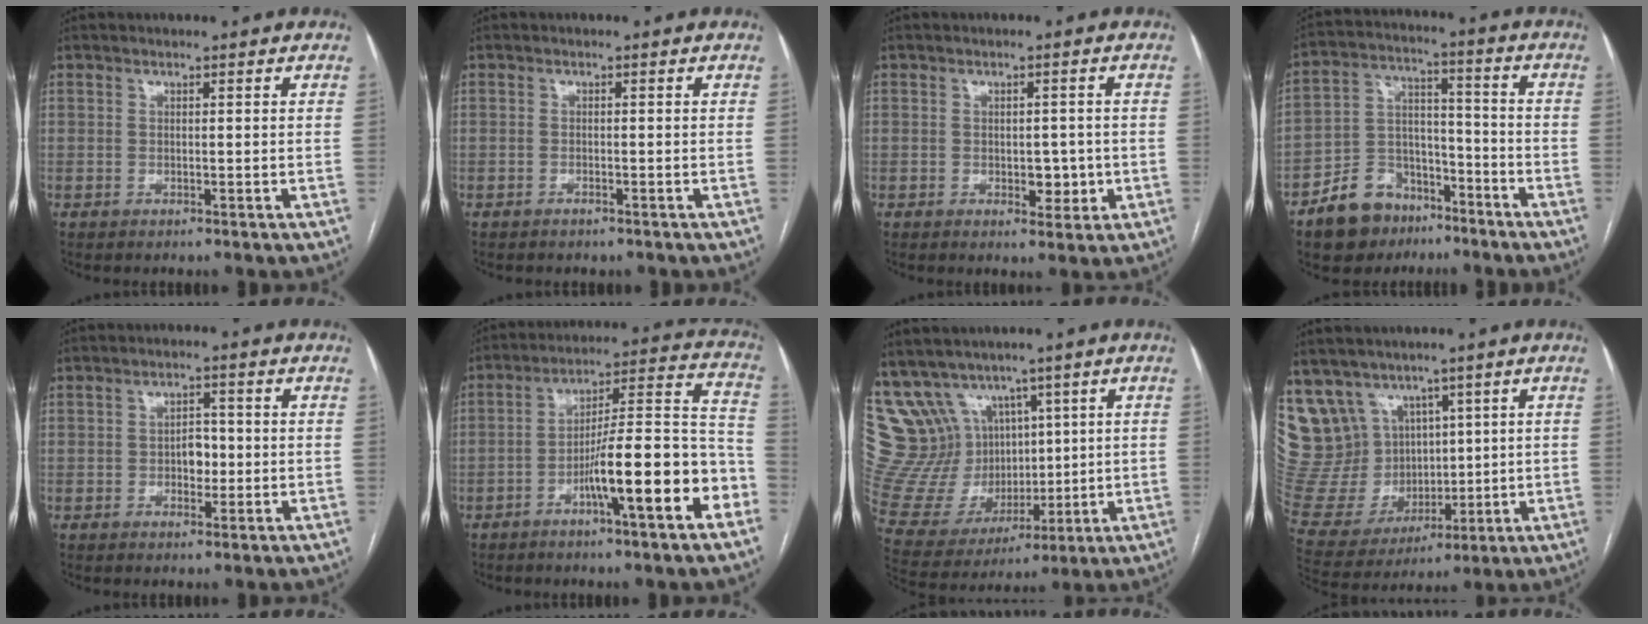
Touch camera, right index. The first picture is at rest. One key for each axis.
{"total": 0.8, "fx": -0.7, "fy": 0.4, "fz": 0.3, "tx": -0.012, "ty": -0.001, "tz": -0.008}
{"total": 3.6, "fx": -0.6, "fy": 2.2, "fz": 2.7, "tx": -0.027, "ty": 0.003, "tz": -0.001}
{"total": 11.6, "fx": -7.8, "fy": 7.7, "fz": 3.9, "tx": -0.077, "ty": 0.034, "tz": -0.132}
{"total": 3.2, "fx": -0.5, "fy": 1.9, "fz": 2.4, "tx": -0.032, "ty": 0.006, "tz": -0.007}
{"total": 15.9, "fx": -6.8, "fy": 1.6, "fz": 14.3, "tx": -0.206, "ty": 0.022, "tz": -0.105}
{"total": 6.7, "fx": 4.3, "fy": 5.1, "fz": 0.5, "tx": -0.024, "ty": 0.028, "tz": 0.101}
{"total": 16.5, "fx": 9.3, "fy": 12.7, "fz": 4.9, "tx": -0.126, "ty": 0.066, "tz": 0.215}